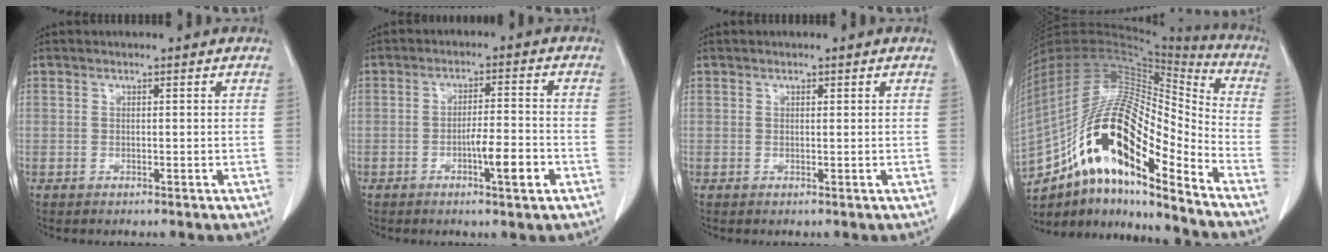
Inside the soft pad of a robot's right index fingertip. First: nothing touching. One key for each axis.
{"total": 5.8, "fx": -2.4, "fy": 0.5, "fz": 5.2, "tx": -0.081, "ty": -0.001, "tz": -0.037}
{"total": 0.0}
{"total": 23.8, "fx": -13.2, "fy": 5.6, "fz": 18.9, "tx": -0.372, "ty": 0.008, "tz": -0.234}